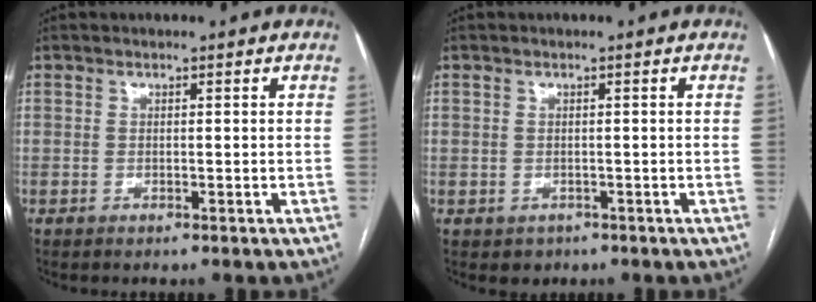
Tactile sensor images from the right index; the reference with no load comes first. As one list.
[{"total": 2.0, "force": [-0.7, 1.8, 0.3], "torque": [0.000, 0.004, -0.004]}]